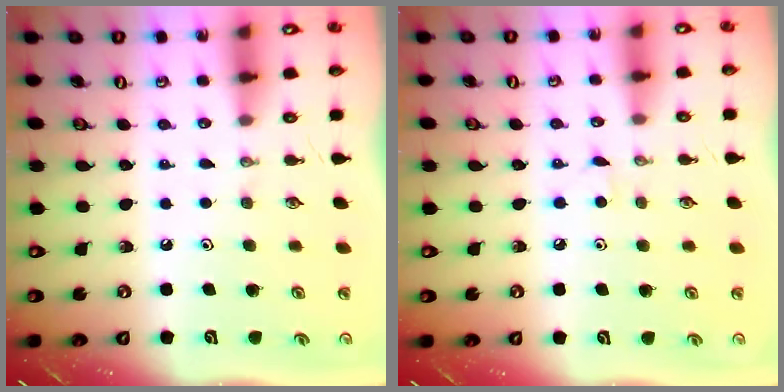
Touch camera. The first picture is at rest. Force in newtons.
{"total": 2.8, "press": 2.8, "slide": 0.3}